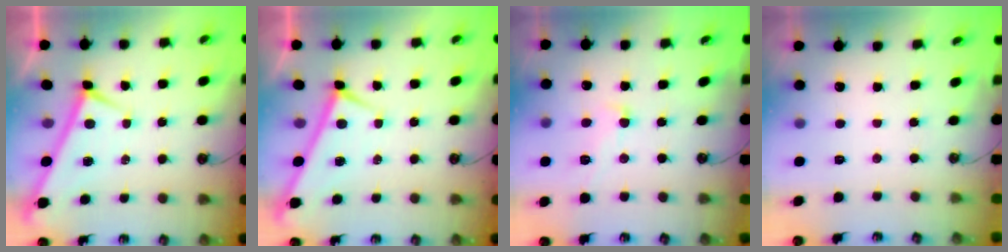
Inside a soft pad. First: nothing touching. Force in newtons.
{"total": 0.0}
{"total": 0.9, "press": 0.2, "slide": 0.9}
{"total": 0.0}